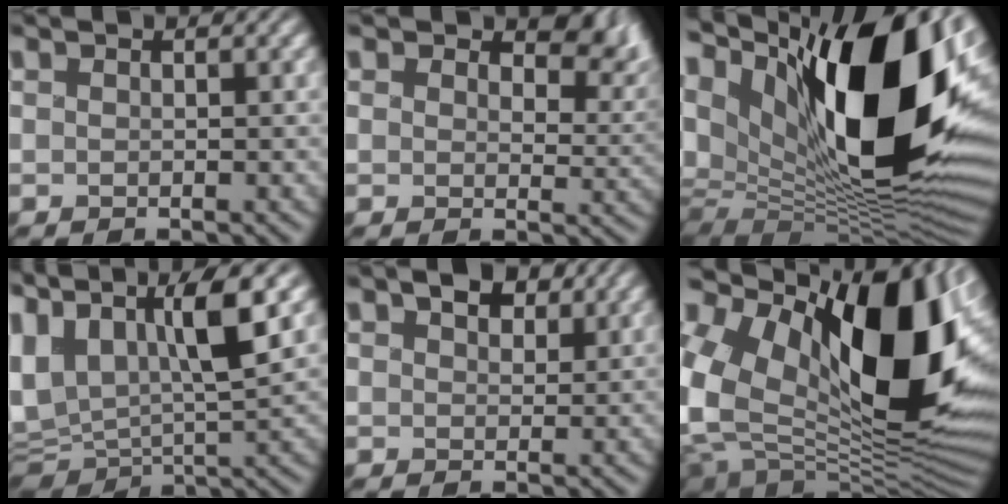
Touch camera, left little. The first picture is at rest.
{"total": 5.4, "force": [3.3, 3.1, 2.9], "torque": [-0.051, -0.010, 0.044]}
{"total": 20.5, "force": [3.3, 10.7, 17.1], "torque": [-0.288, 0.006, 0.061]}
{"total": 12.0, "force": [4.7, 5.1, 9.8], "torque": [-0.205, 0.009, 0.075]}
{"total": 3.8, "force": [2.2, 2.4, 2.1], "torque": [-0.035, -0.002, 0.023]}
{"total": 19.8, "force": [2.6, 12.0, 15.5], "torque": [-0.298, -0.002, 0.054]}